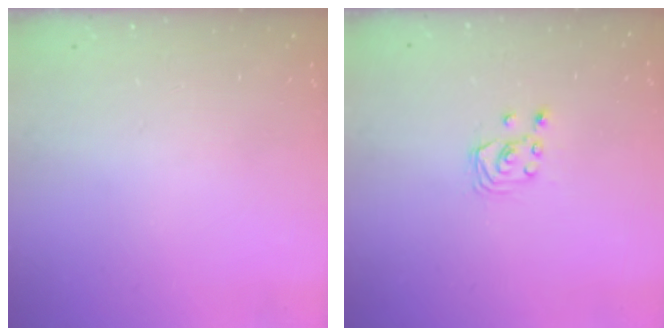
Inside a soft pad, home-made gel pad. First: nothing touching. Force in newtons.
{"total": 2.9, "press": 2.8, "slide": 0.3}